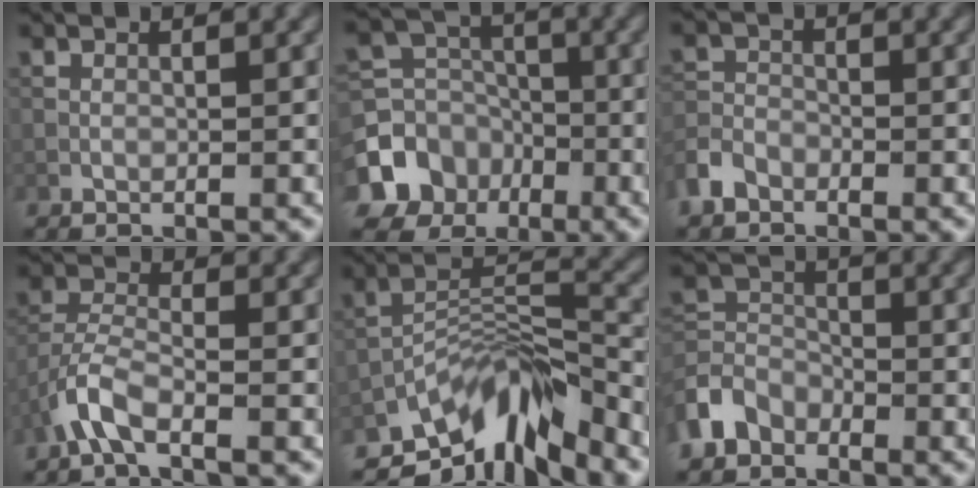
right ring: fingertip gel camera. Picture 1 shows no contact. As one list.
[{"total": 9.2, "force": [-4.3, 7.6, 2.7], "torque": [-0.063, -0.010, -0.093]}, {"total": 2.7, "force": [-1.6, 1.9, 1.1], "torque": [-0.025, 0.005, -0.047]}, {"total": 2.9, "force": [-1.6, 1.0, 2.2], "torque": [-0.052, 0.010, -0.045]}, {"total": 8.7, "force": [-6.2, 3.2, 5.1], "torque": [-0.080, -0.002, -0.123]}, {"total": 3.8, "force": [-2.3, 2.7, 1.3], "torque": [-0.031, 0.005, -0.061]}]